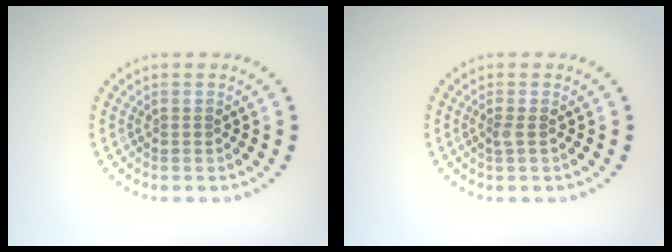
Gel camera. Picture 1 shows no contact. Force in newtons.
{"total": 0.8, "press": 0.6, "slide": 0.5}